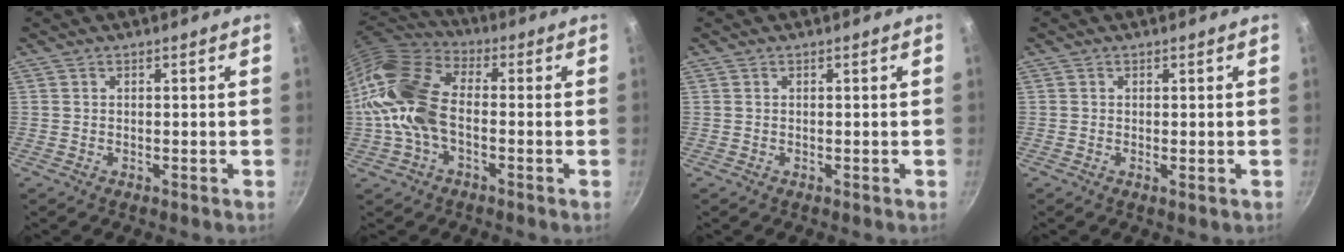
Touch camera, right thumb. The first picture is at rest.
{"total": 15.9, "force": [-1.8, 9.6, 12.6], "torque": [-0.234, 0.035, -0.050]}
{"total": 0.0}
{"total": 0.5, "force": [0.0, 0.1, 0.5], "torque": [-0.011, -0.003, -0.001]}